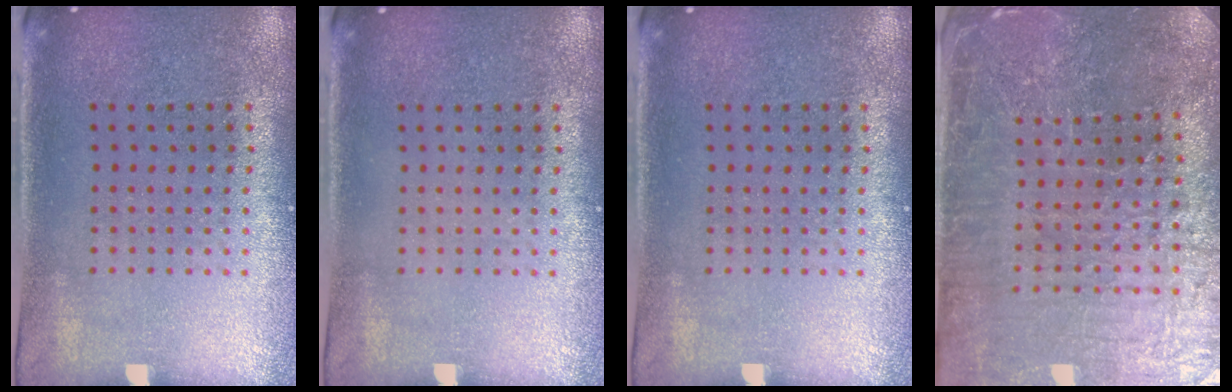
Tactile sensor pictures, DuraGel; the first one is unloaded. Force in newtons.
{"total": 0.0}
{"total": 0.0}
{"total": 4.0, "press": 4.0, "slide": 0.7}